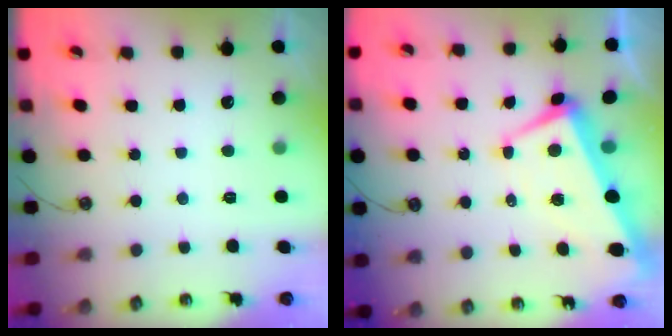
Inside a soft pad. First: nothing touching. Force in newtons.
{"total": 2.0, "press": 1.6, "slide": 1.2}